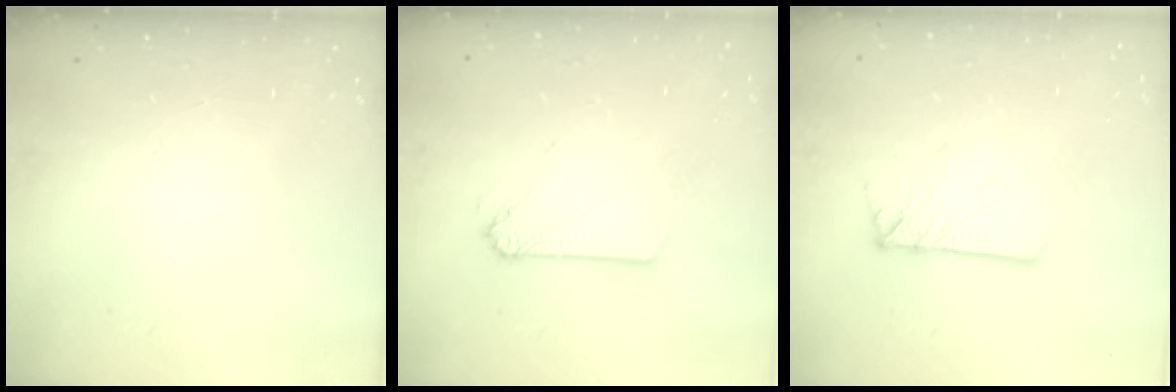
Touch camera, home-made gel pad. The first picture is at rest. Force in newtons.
{"total": 4.4, "press": 4.4, "slide": 0.5}
{"total": 5.5, "press": 5.5, "slide": 0.1}